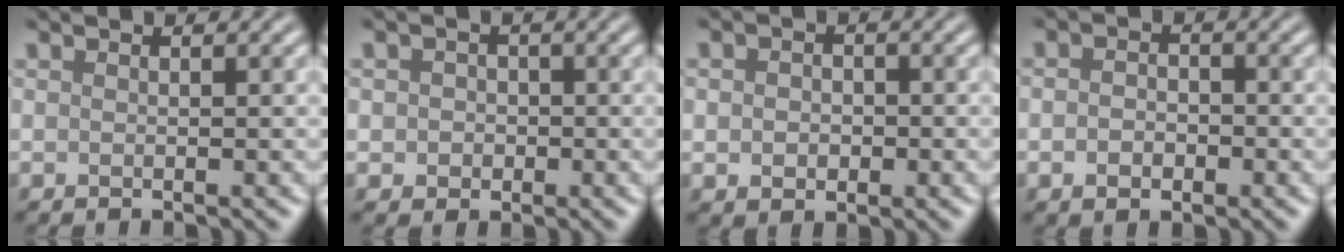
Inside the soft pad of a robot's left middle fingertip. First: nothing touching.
{"total": 1.8, "force": [0.0, 1.7, 0.7], "torque": [0.000, -0.002, -0.005]}
{"total": 2.3, "force": [-0.2, 1.8, 1.4], "torque": [-0.017, -0.002, -0.006]}
{"total": 2.1, "force": [-0.6, 1.4, 1.4], "torque": [-0.027, -0.001, -0.015]}